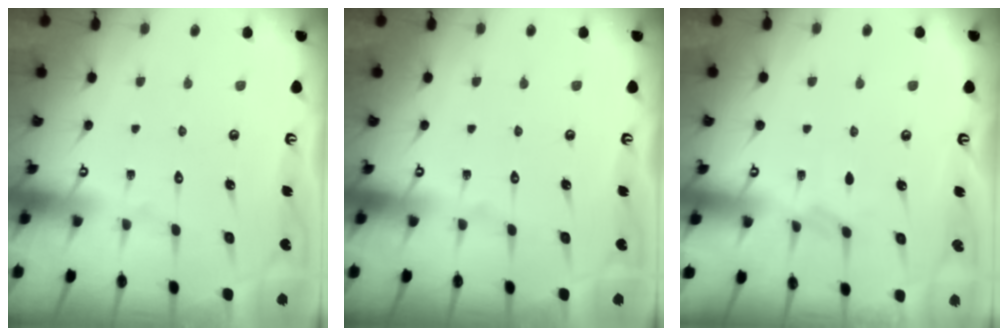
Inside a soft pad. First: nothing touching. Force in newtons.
{"total": 0.0}
{"total": 2.6, "press": 2.5, "slide": 0.5}